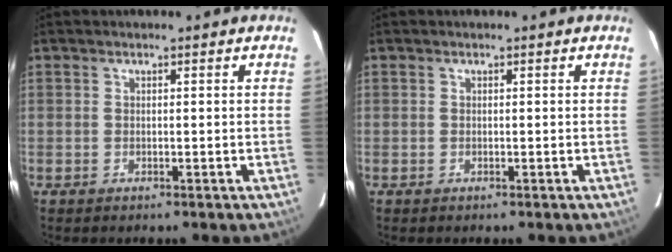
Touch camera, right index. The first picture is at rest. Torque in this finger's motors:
{"motor_torque": [0.00, 0.00, 0.00, 0.01]}